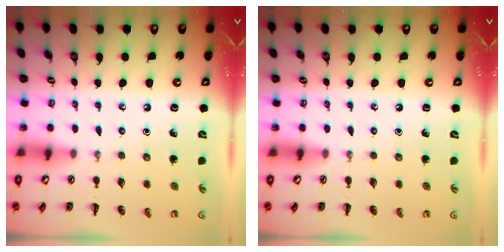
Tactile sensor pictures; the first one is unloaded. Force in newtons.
{"total": 0.0}